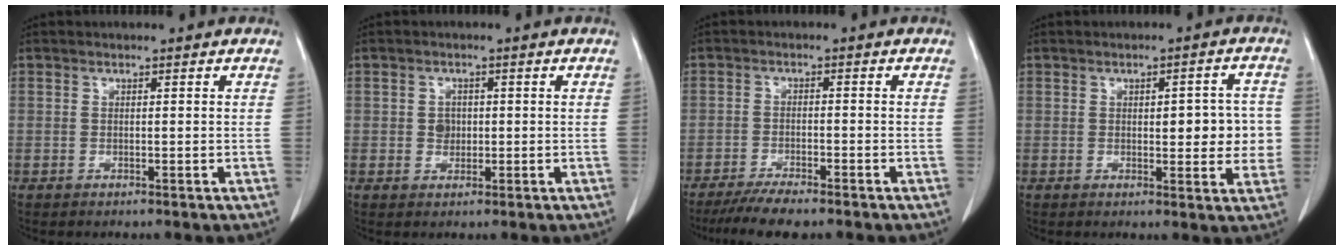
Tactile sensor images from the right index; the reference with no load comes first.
{"total": 1.9, "force": [0.1, 1.7, 0.9], "torque": [-0.009, 0.005, 0.006]}
{"total": 6.0, "force": [-5.0, 0.7, 3.3], "torque": [-0.054, -0.014, -0.086]}
{"total": 6.9, "force": [0.1, 2.6, 6.4], "torque": [-0.071, 0.006, 0.004]}